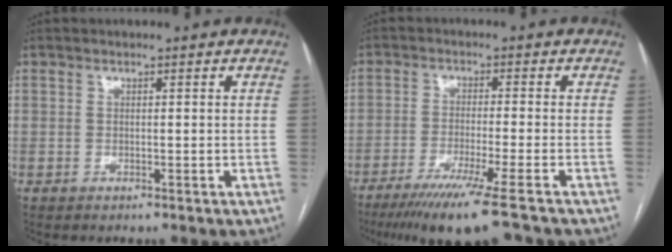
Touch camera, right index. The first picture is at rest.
{"total": 11.0, "force": [-8.2, -1.1, 7.2], "torque": [-0.105, -0.032, -0.130]}